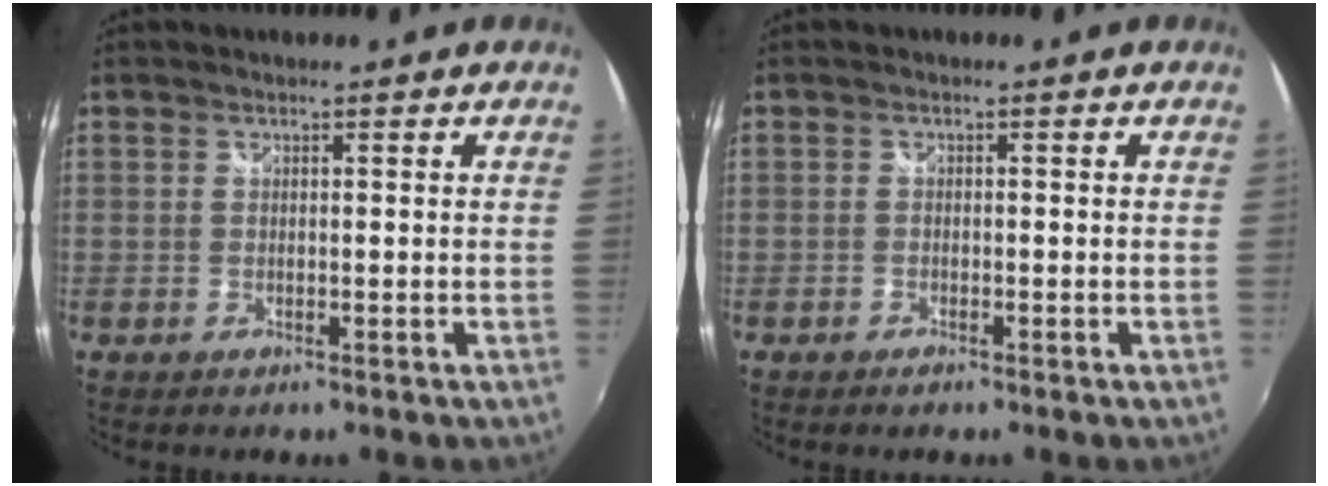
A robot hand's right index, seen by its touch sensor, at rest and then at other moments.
{"total": 1.1, "force": [-0.9, 0.5, 0.4], "torque": [-0.009, -0.004, -0.019]}